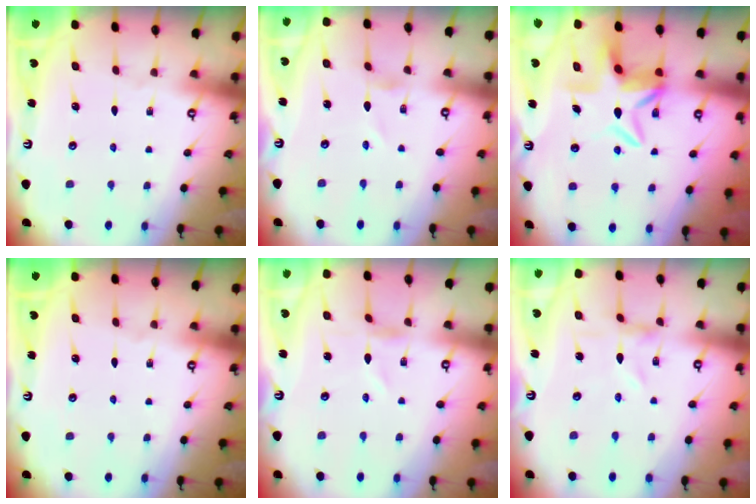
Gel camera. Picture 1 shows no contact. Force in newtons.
{"total": 0.0}
{"total": 7.3, "press": 6.9, "slide": 2.4}
{"total": 0.0}
{"total": 0.0}
{"total": 0.7, "press": 0.7, "slide": 0.2}